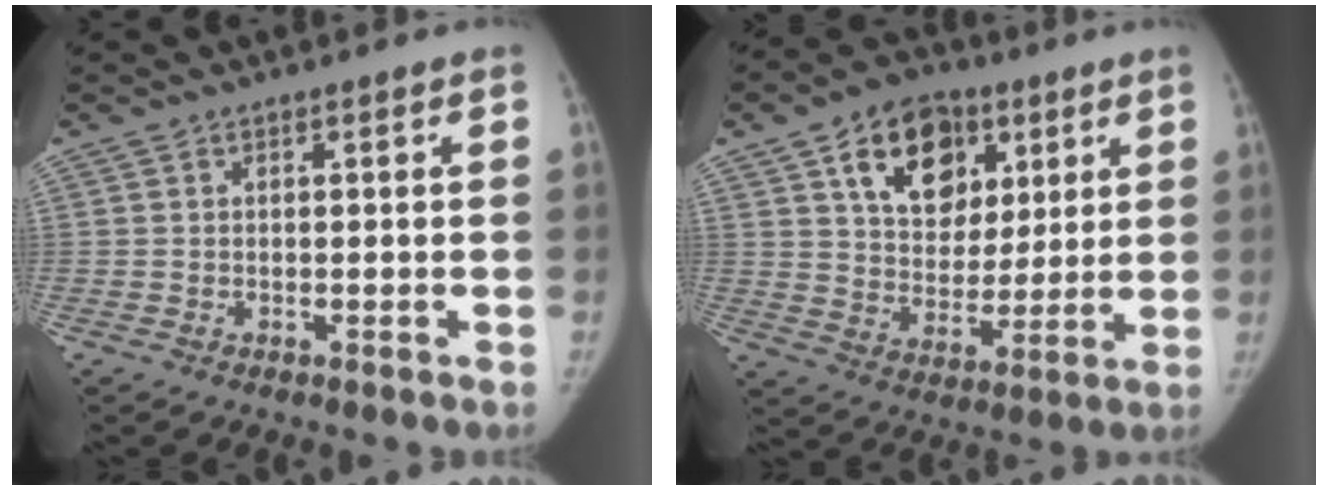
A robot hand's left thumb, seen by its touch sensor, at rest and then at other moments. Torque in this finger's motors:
{"motor_torque": [0.68, 0.68, 0.07, -0.05, 0.13]}